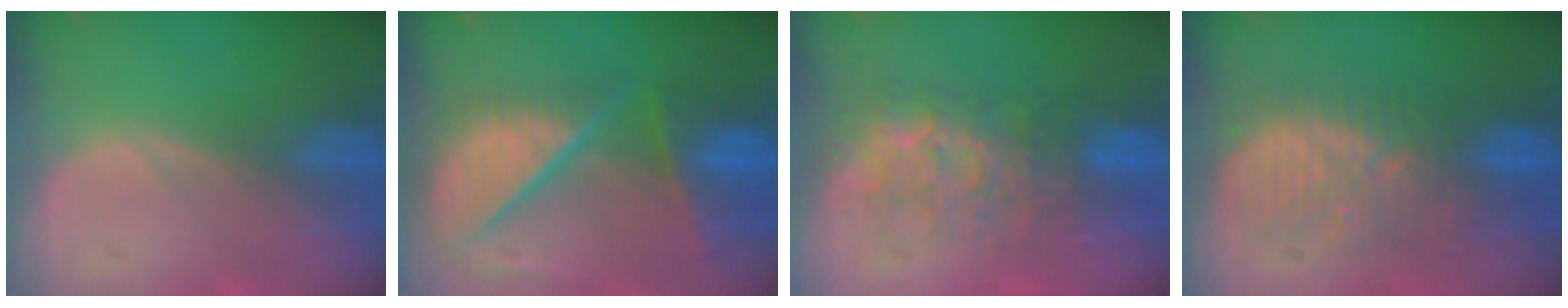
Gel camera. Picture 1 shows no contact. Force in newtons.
{"total": 11.5, "press": 9.6, "slide": 6.4}
{"total": 7.9, "press": 7.7, "slide": 1.4}
{"total": 8.9, "press": 8.9, "slide": 0.4}